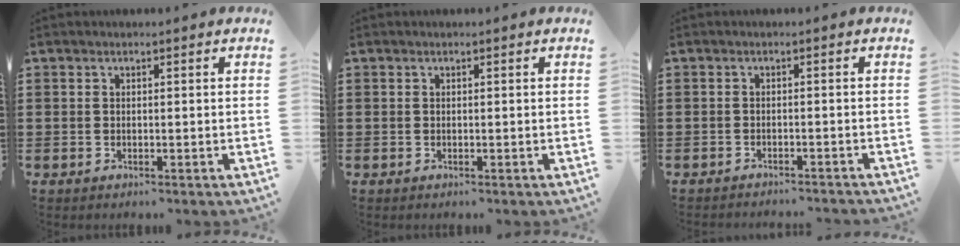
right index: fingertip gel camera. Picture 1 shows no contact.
{"total": 0.0}
{"total": 1.2, "force": [-1.2, -0.1, 0.0], "torque": [-0.004, 0.004, -0.025]}